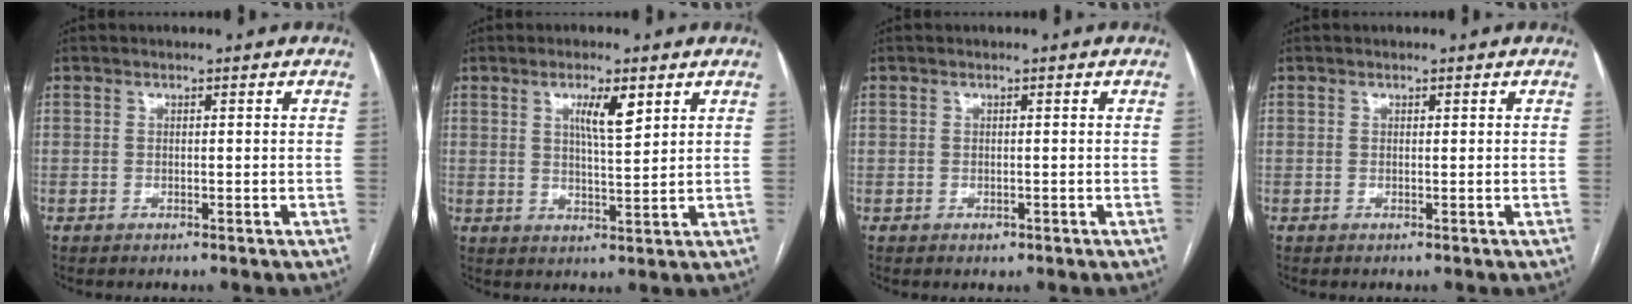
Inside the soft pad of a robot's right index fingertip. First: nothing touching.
{"total": 5.2, "force": [2.5, 0.8, 4.4], "torque": [-0.078, -0.001, 0.044]}
{"total": 0.7, "force": [-0.4, 0.5, 0.3], "torque": [-0.004, 0.001, -0.003]}
{"total": 0.0}